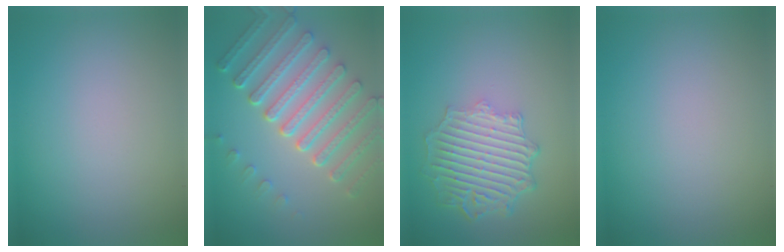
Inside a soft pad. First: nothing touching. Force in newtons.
{"total": 7.3, "press": 5.5, "slide": 4.9}
{"total": 6.0, "press": 4.6, "slide": 3.9}
{"total": 0.0}